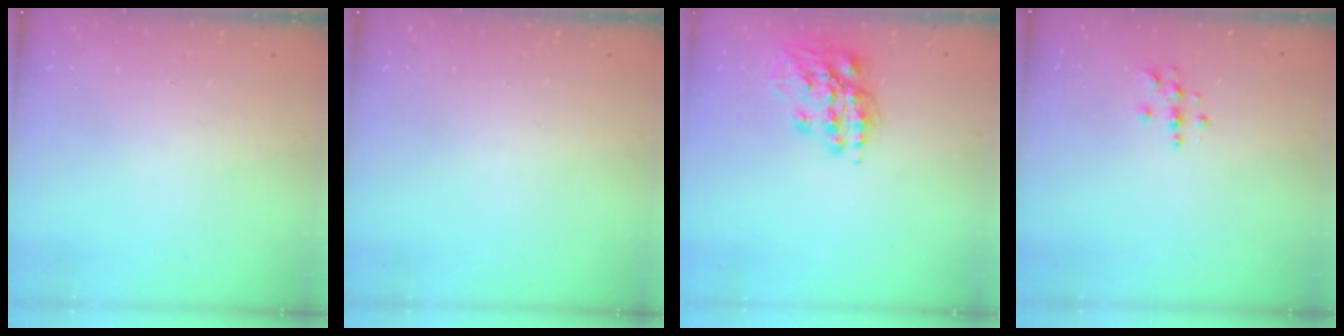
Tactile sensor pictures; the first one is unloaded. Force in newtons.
{"total": 0.0}
{"total": 15.4, "press": 15.3, "slide": 1.9}
{"total": 4.6, "press": 4.6, "slide": 0.4}